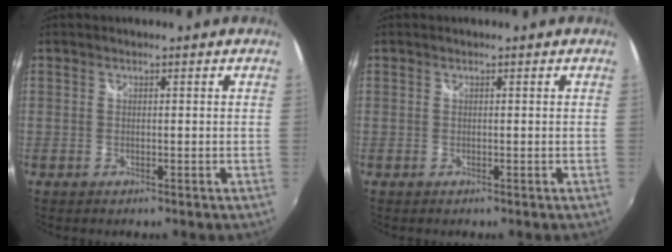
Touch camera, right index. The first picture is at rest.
{"total": 0.0}